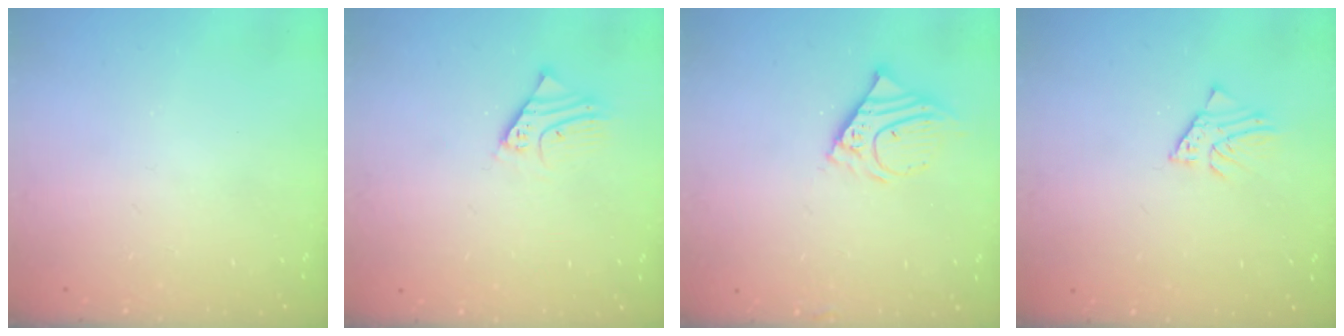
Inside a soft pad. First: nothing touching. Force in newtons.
{"total": 2.5, "press": 2.5, "slide": 0.2}
{"total": 8.9, "press": 8.8, "slide": 1.7}
{"total": 2.4, "press": 2.4, "slide": 0.1}